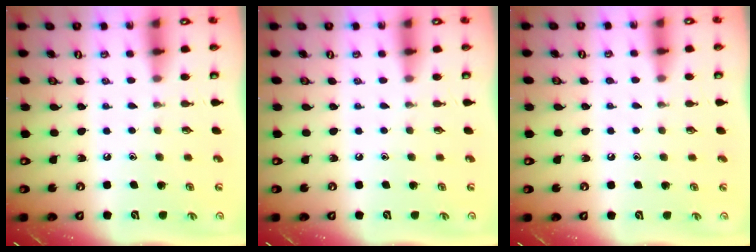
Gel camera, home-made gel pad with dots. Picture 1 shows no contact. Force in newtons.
{"total": 0.0}
{"total": 2.9, "press": 2.8, "slide": 0.4}